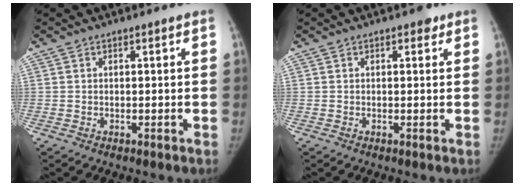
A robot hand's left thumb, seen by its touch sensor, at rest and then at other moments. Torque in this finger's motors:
{"motor_torque": [0.48, 0.24, 0.44, -0.28, 0.05]}